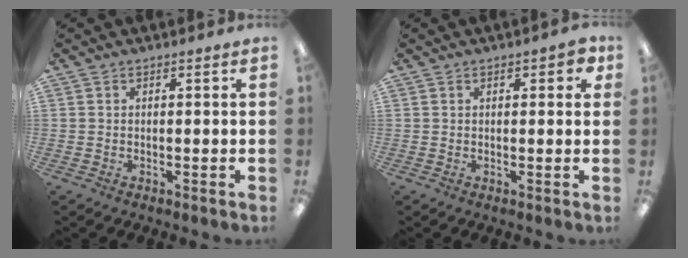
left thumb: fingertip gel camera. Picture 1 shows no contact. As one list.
[{"total": 3.3, "force": [1.4, 1.5, 2.6], "torque": [-0.027, -0.003, 0.019]}]